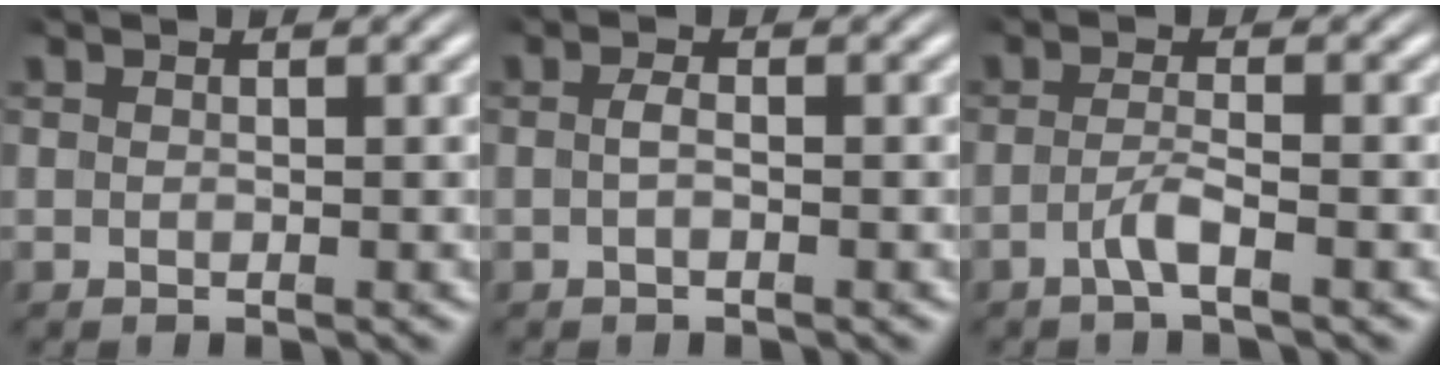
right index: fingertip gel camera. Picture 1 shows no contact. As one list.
[{"total": 1.1, "force": [-0.5, -0.1, 0.9], "torque": [-0.024, -0.007, -0.006]}, {"total": 2.1, "force": [-1.5, -0.2, 1.4], "torque": [-0.033, -0.011, -0.024]}]